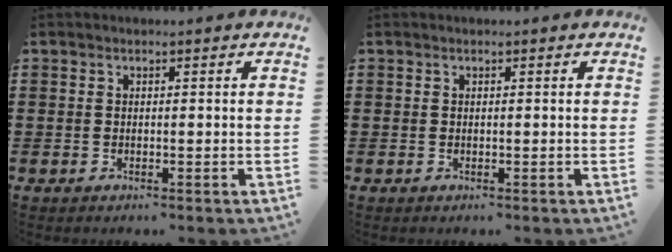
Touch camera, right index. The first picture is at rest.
{"total": 0.0}